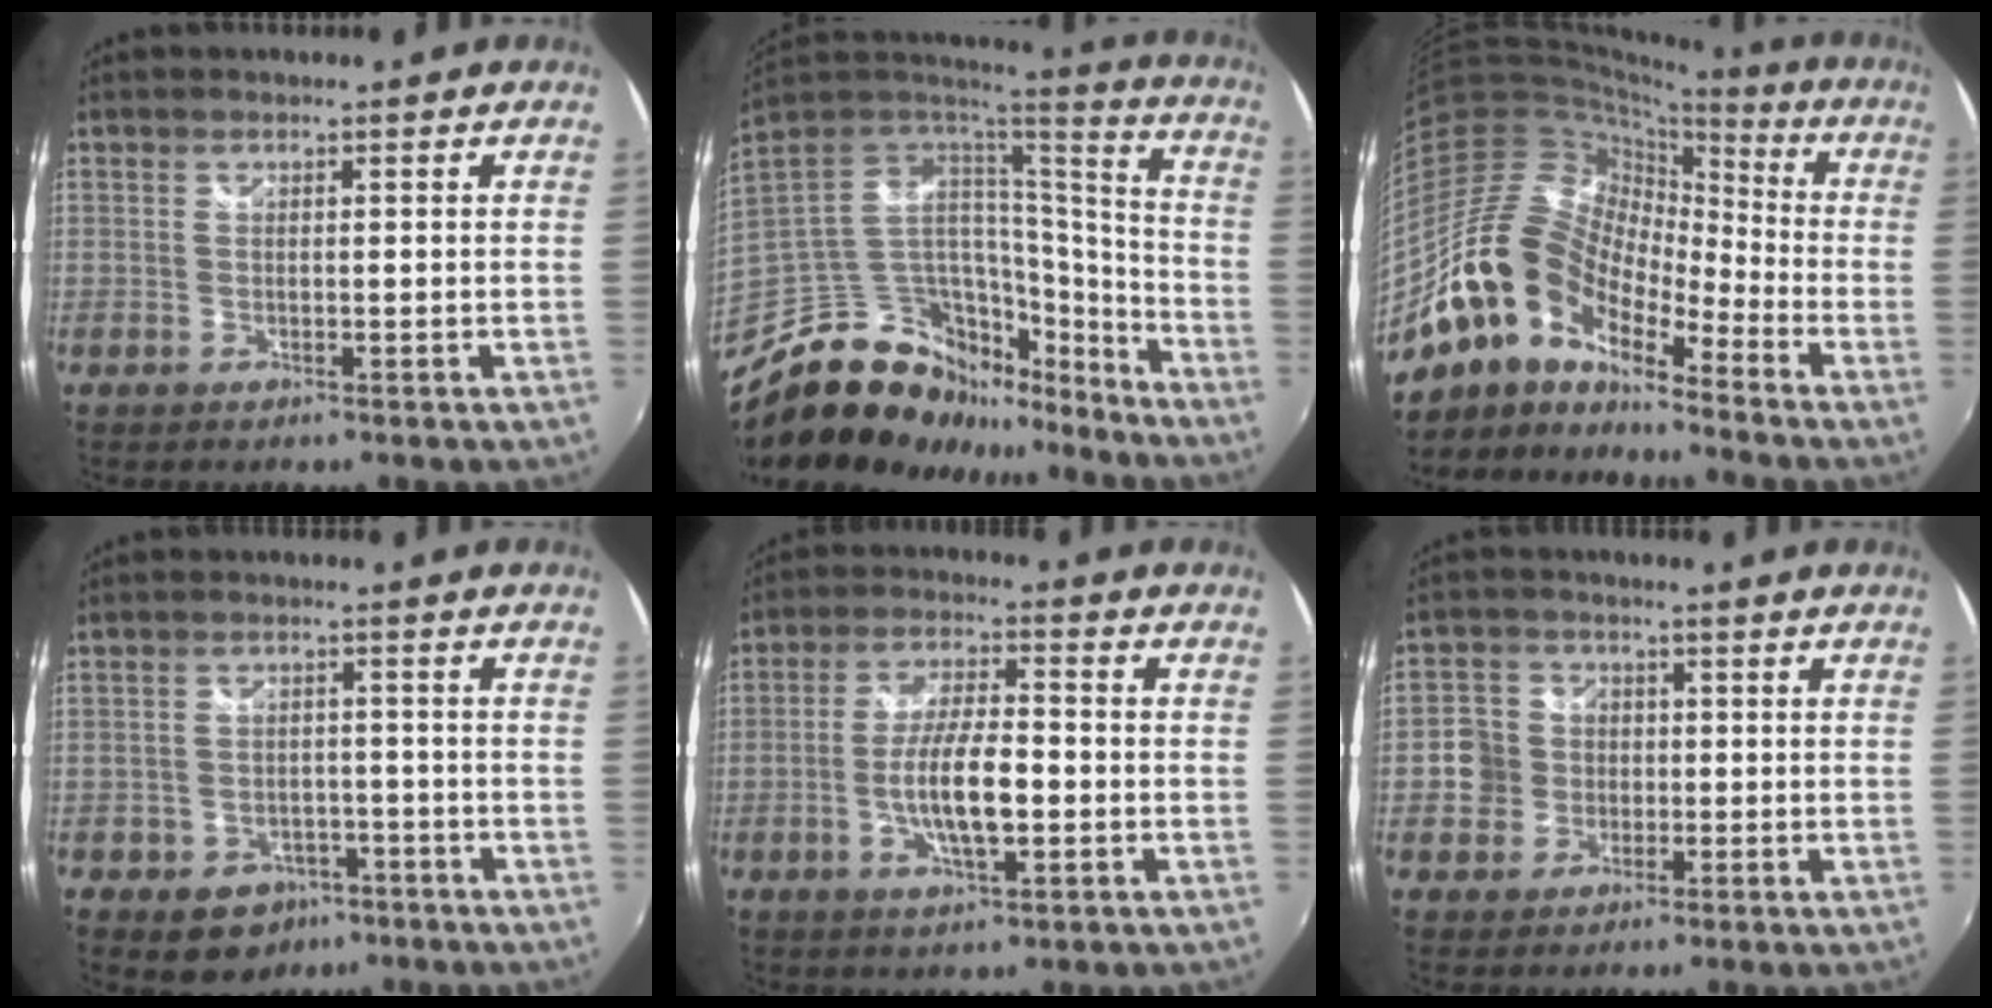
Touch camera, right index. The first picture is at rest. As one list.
[{"total": 26.0, "force": [-16.8, 14.7, 13.3], "torque": [-0.256, 0.029, -0.249]}, {"total": 15.7, "force": [-11.4, 7.5, 7.9], "torque": [-0.136, 0.005, -0.229]}, {"total": 7.4, "force": [-4.2, 5.7, 2.3], "torque": [-0.058, 0.012, -0.044]}, {"total": 9.5, "force": [-2.3, 2.8, 8.8], "torque": [-0.171, -0.002, -0.039]}, {"total": 6.2, "force": [-1.1, 5.9, 1.5], "torque": [-0.033, 0.008, -0.026]}]